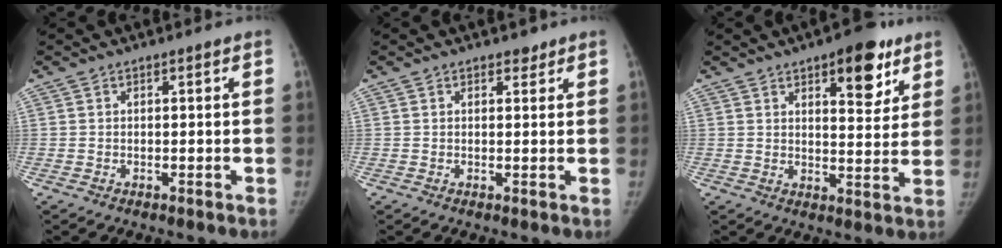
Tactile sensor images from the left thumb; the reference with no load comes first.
{"total": 1.2, "force": [1.0, 0.8, 0.1], "torque": [0.010, -0.007, 0.010]}
{"total": 11.2, "force": [6.4, 4.8, 7.9], "torque": [-0.068, -0.029, 0.086]}